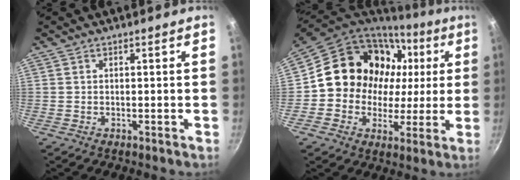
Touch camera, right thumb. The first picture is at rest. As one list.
[{"total": 19.5, "force": [3.4, 16.8, 9.2], "torque": [-0.134, 0.031, 0.058]}]